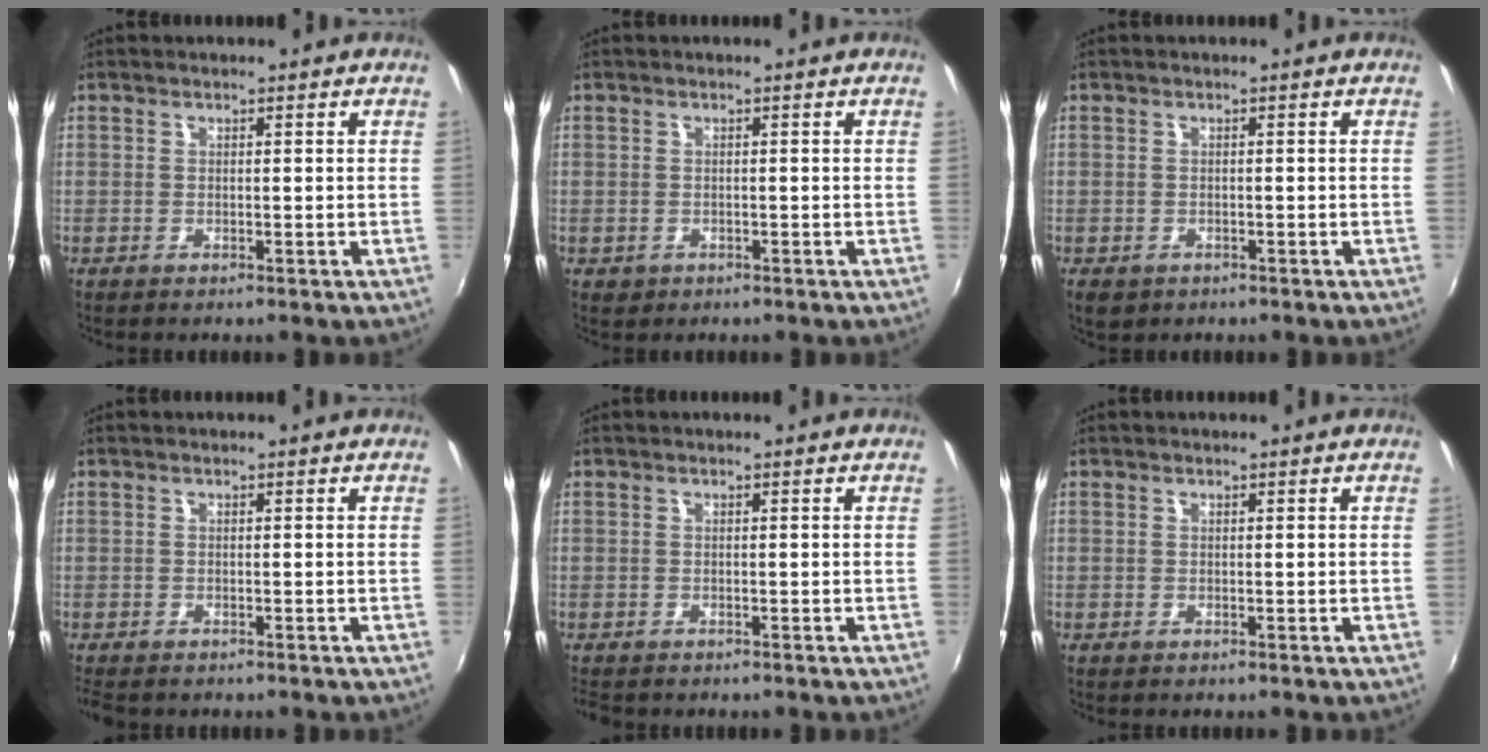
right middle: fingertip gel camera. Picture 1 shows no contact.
{"total": 1.4, "force": [-0.5, 1.2, 0.4], "torque": [-0.010, -0.004, -0.006]}
{"total": 3.2, "force": [-1.6, 2.3, 1.5], "torque": [-0.031, -0.011, -0.021]}
{"total": 2.8, "force": [-2.3, 1.0, 1.1], "torque": [-0.027, -0.017, -0.039]}
{"total": 2.0, "force": [-1.7, 0.7, 0.7], "torque": [-0.015, -0.014, -0.028]}
{"total": 0.0}